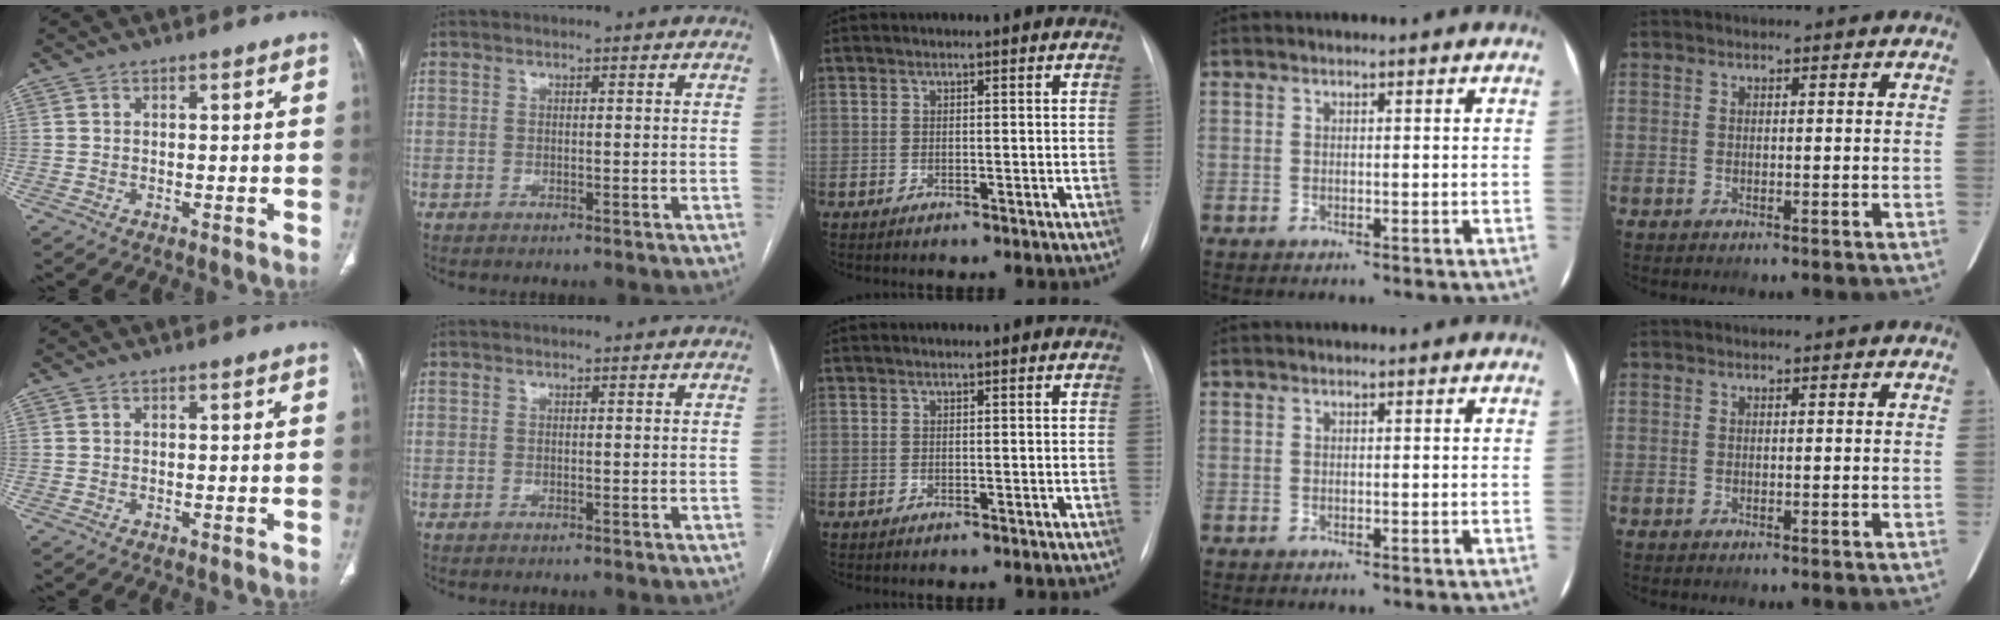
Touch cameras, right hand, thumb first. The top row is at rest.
{}